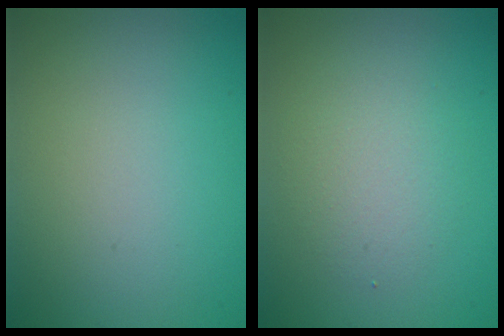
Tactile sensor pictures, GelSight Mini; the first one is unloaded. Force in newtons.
{"total": 2.5, "press": 2.5, "slide": 0.2}